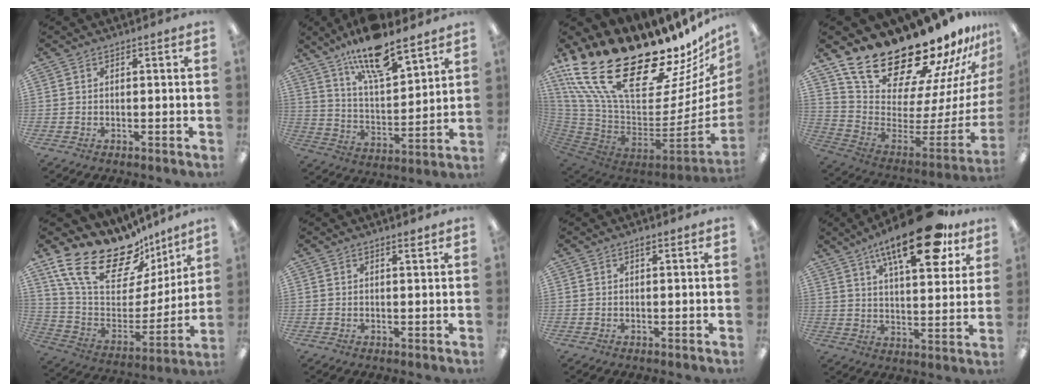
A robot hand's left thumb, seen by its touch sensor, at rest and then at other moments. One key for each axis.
{"total": 15.4, "fx": 12.5, "fy": 4.4, "fz": 7.9, "tx": -0.140, "ty": -0.073, "tz": 0.216}
{"total": 31.9, "fx": 20.7, "fy": 14.1, "fz": 19.7, "tx": -0.348, "ty": -0.170, "tz": 0.406}
{"total": 24.2, "fx": 20.9, "fy": 7.5, "fz": 9.7, "tx": -0.165, "ty": -0.178, "tz": 0.384}
{"total": 23.9, "fx": 16.0, "fy": 12.4, "fz": 12.8, "tx": -0.222, "ty": -0.111, "tz": 0.291}
{"total": 1.7, "fx": 1.4, "fy": 0.1, "fz": 1.0, "tx": -0.013, "ty": -0.004, "tz": 0.023}
{"total": 1.8, "fx": 1.4, "fy": 0.5, "fz": 1.0, "tx": -0.008, "ty": -0.007, "tz": 0.022}
{"total": 20.3, "fx": 12.9, "fy": 6.7, "fz": 14.2, "tx": -0.215, "ty": -0.061, "tz": 0.203}